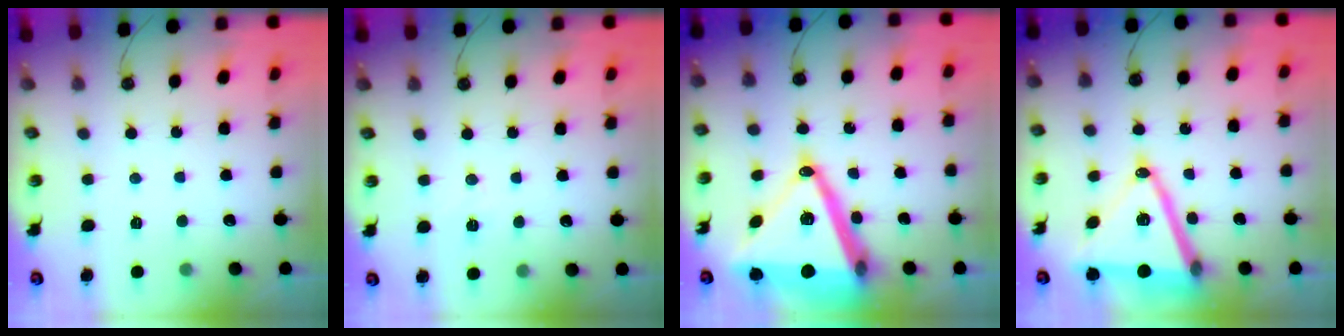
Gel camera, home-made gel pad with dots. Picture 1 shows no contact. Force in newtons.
{"total": 5.3, "press": 3.8, "slide": 3.7}
{"total": 27.3, "press": 27.0, "slide": 3.6}
{"total": 19.9, "press": 19.5, "slide": 3.8}